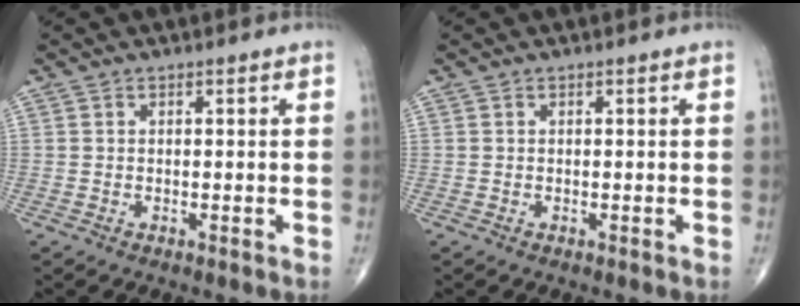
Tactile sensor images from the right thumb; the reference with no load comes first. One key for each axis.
{"total": 0.0}